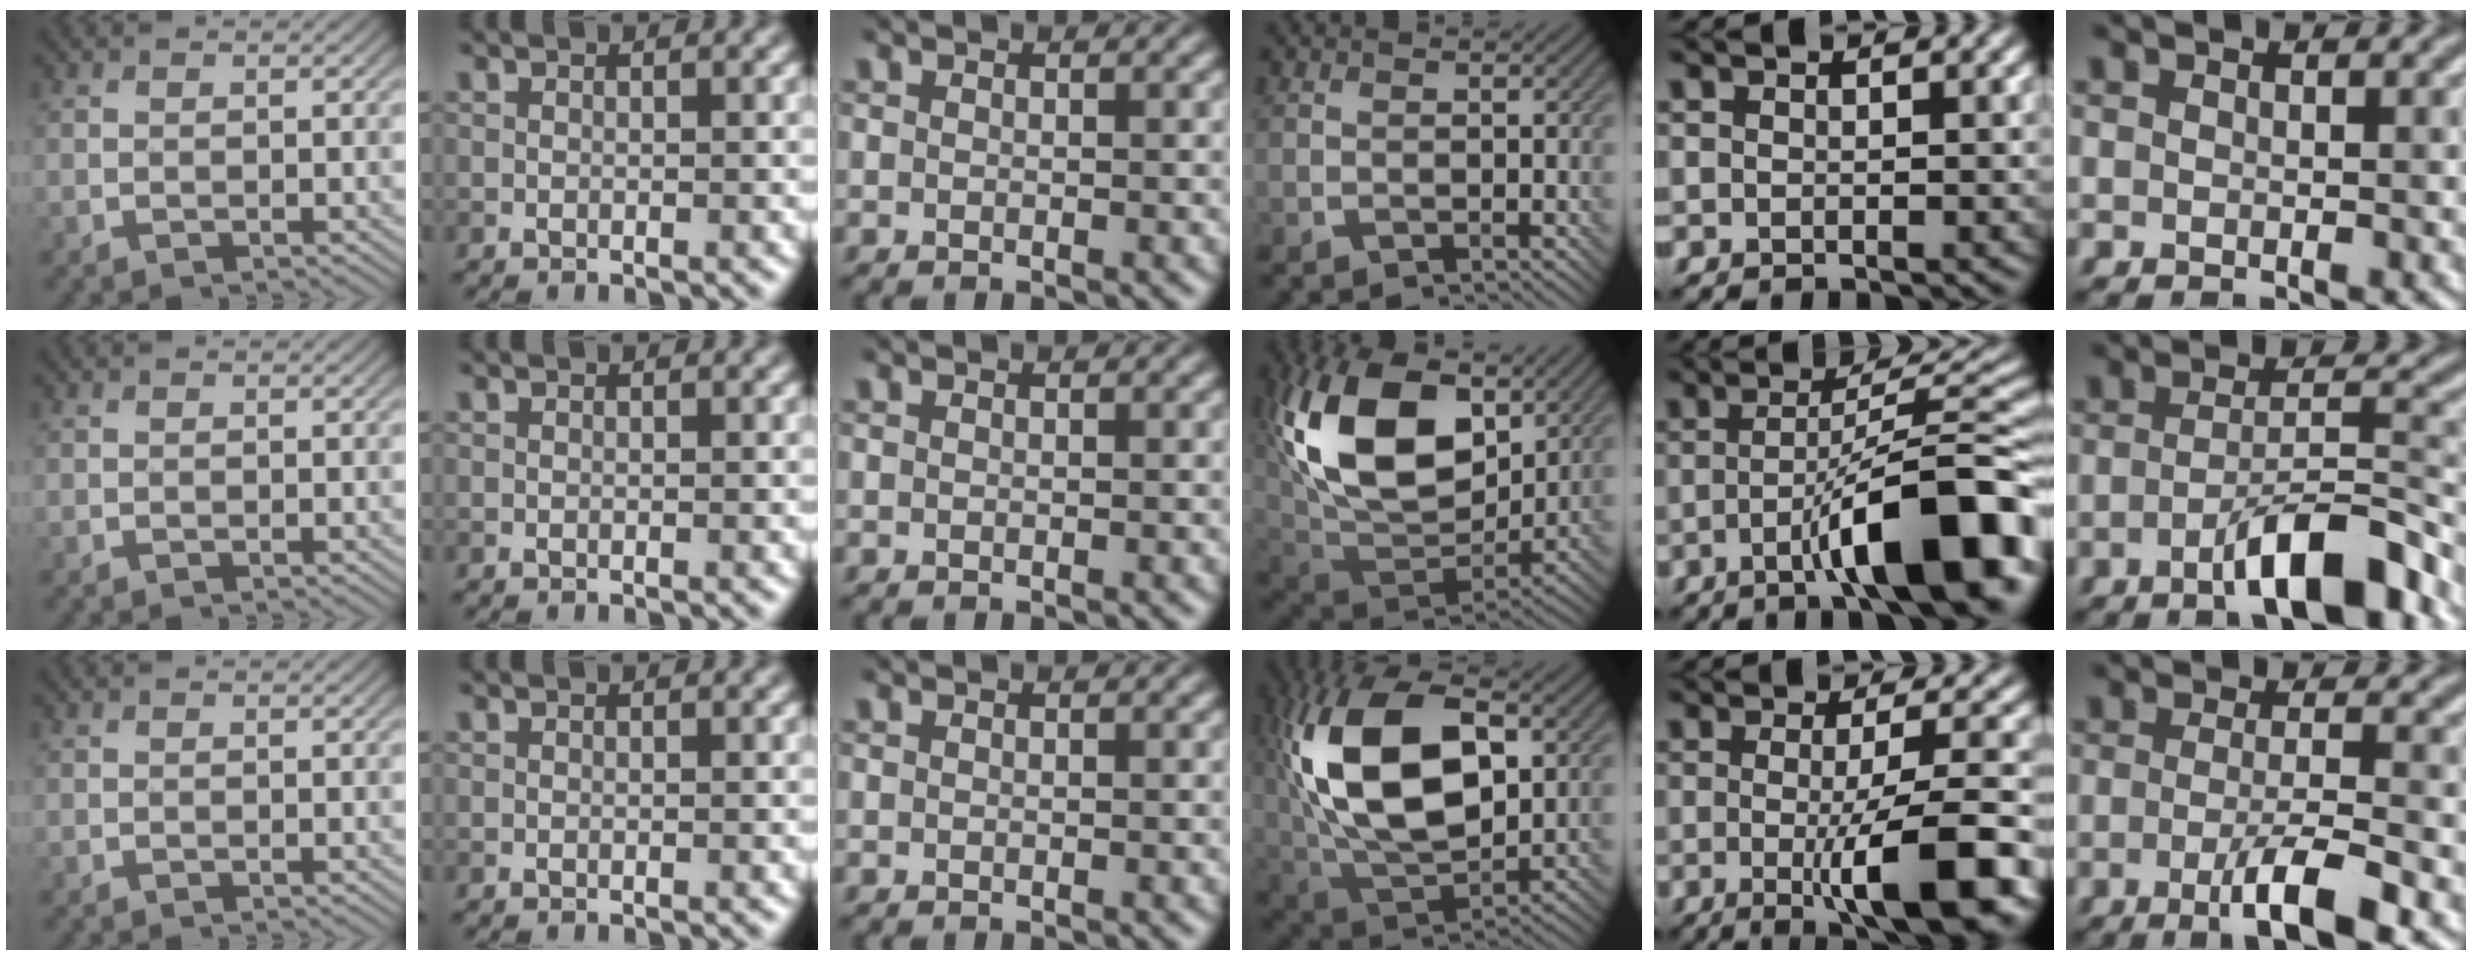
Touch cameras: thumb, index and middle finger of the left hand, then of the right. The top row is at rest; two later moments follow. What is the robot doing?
{"motion": "insert", "object": "bottle cap"}